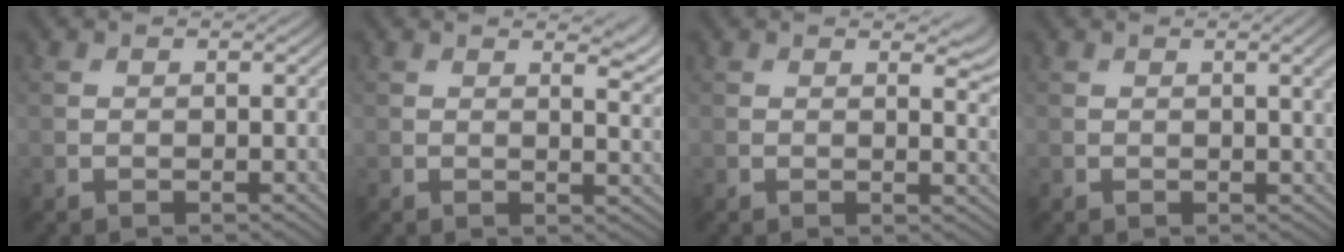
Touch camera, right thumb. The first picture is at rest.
{"total": 4.4, "force": [2.7, 1.3, 3.2], "torque": [-0.044, 0.000, 0.044]}
{"total": 3.5, "force": [2.0, 1.1, 2.6], "torque": [-0.038, -0.005, 0.033]}
{"total": 3.0, "force": [0.9, 0.6, 2.8], "torque": [-0.036, 0.003, 0.014]}